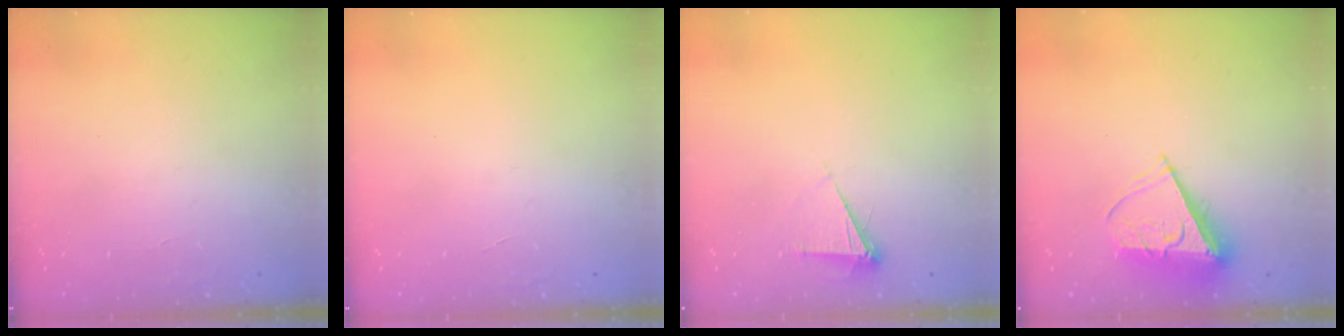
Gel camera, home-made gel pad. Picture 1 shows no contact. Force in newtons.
{"total": 0.0}
{"total": 3.4, "press": 3.3, "slide": 0.5}
{"total": 8.9, "press": 8.9, "slide": 0.4}